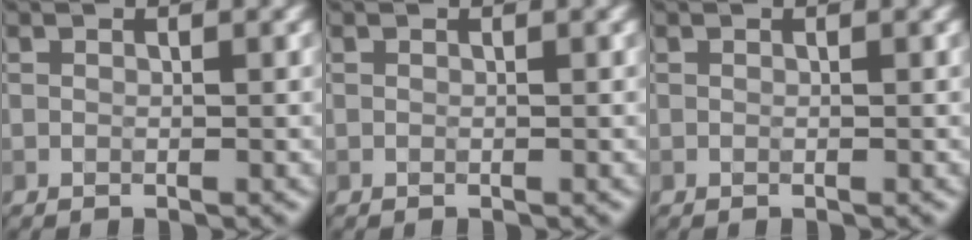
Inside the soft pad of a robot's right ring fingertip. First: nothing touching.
{"total": 0.0}
{"total": 0.0}